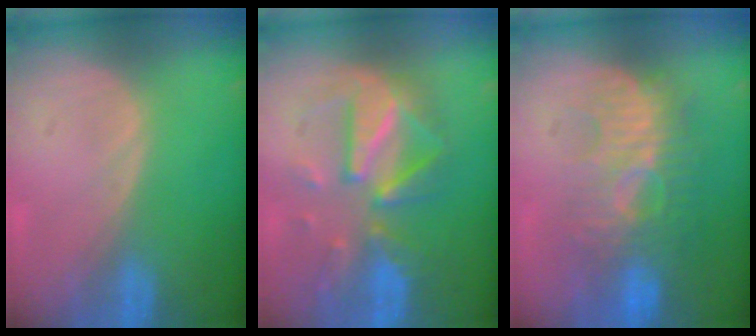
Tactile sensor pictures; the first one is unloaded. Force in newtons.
{"total": 9.0, "press": 9.0, "slide": 0.4}
{"total": 9.4, "press": 8.8, "slide": 3.2}